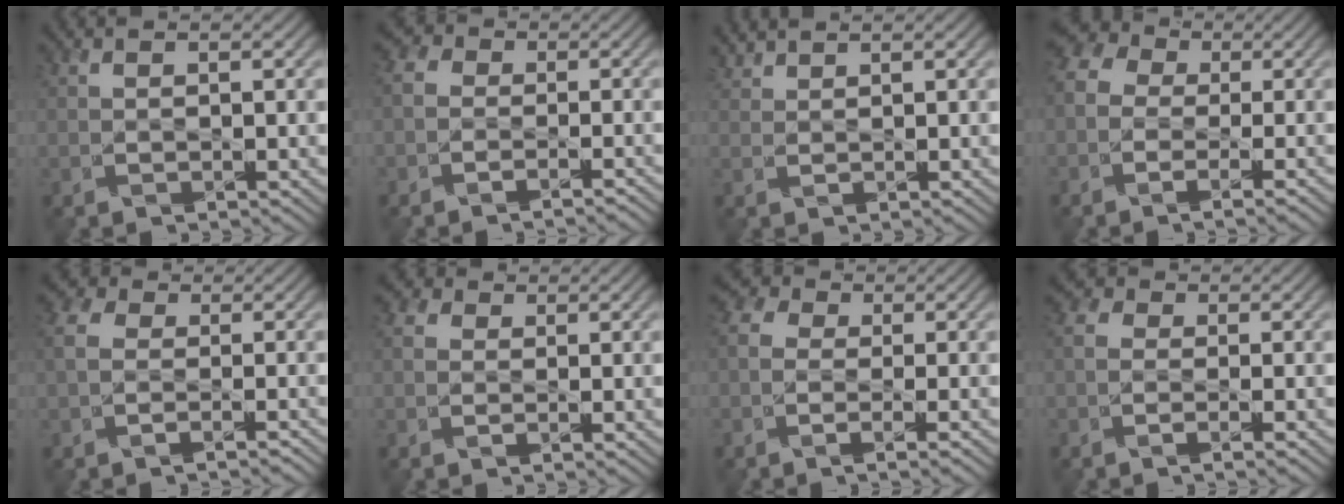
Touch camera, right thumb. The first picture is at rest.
{"total": 3.3, "force": [-1.7, 2.3, 1.6], "torque": [-0.023, 0.001, -0.041]}
{"total": 1.5, "force": [1.5, 0.1, 0.4], "torque": [-0.016, 0.003, 0.034]}
{"total": 7.8, "force": [-2.2, 5.3, 5.3], "torque": [-0.118, -0.001, -0.042]}
{"total": 4.1, "force": [-1.4, 2.6, 2.8], "torque": [-0.067, -0.003, -0.035]}
{"total": 2.5, "force": [0.0, 2.0, 1.5], "torque": [-0.033, 0.000, -0.008]}
{"total": 4.7, "force": [-1.6, 2.5, 3.7], "torque": [-0.076, -0.004, -0.037]}
{"total": 3.1, "force": [-1.2, 1.4, 2.5], "torque": [-0.052, -0.003, -0.032]}